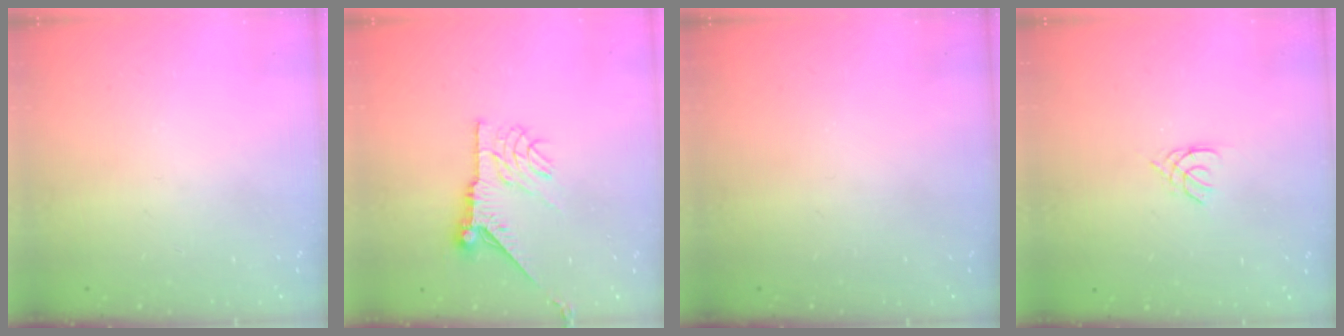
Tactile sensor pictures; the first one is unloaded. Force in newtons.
{"total": 10.1, "press": 10.1, "slide": 0.3}
{"total": 0.0}
{"total": 1.4, "press": 1.4, "slide": 0.3}